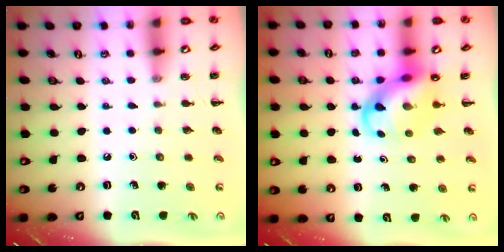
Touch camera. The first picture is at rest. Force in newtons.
{"total": 8.7, "press": 8.3, "slide": 2.5}